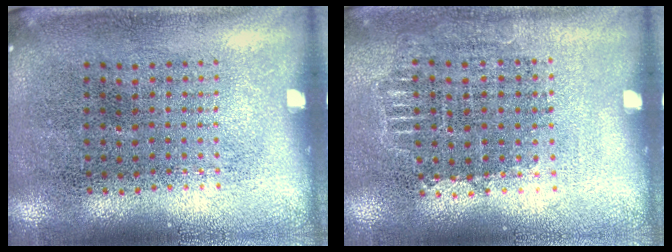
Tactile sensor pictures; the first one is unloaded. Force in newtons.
{"total": 0.7, "press": 0.7, "slide": 0.1}